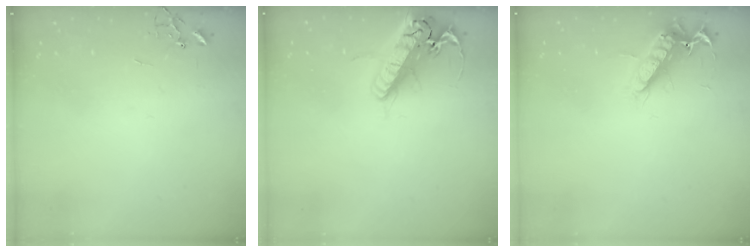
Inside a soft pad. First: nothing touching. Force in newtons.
{"total": 21.0, "press": 20.7, "slide": 3.7}
{"total": 12.9, "press": 12.8, "slide": 1.4}